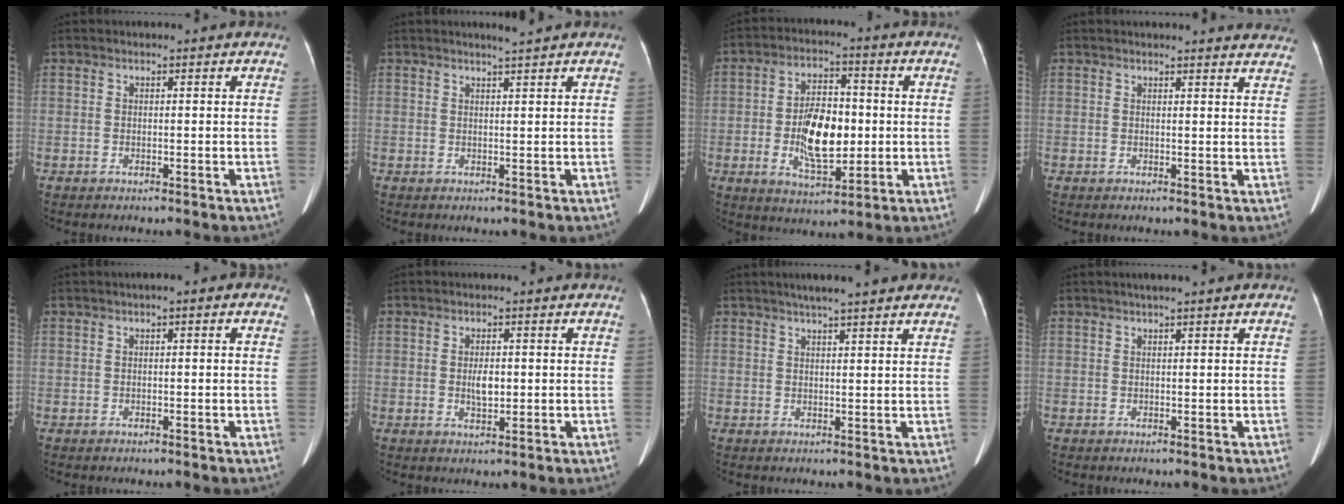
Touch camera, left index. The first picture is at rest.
{"total": 1.5, "force": [1.3, -0.4, 0.6], "torque": [-0.011, -0.002, 0.025]}
{"total": 10.5, "force": [-1.1, 4.8, 9.3], "torque": [-0.177, 0.004, -0.014]}
{"total": 9.6, "force": [9.4, 0.9, 1.9], "torque": [0.001, -0.027, 0.074]}
{"total": 1.1, "force": [0.2, 0.4, 1.0], "torque": [-0.009, 0.007, -0.005]}
{"total": 2.7, "force": [-0.1, 1.3, 2.4], "torque": [-0.045, 0.000, 0.002]}
{"total": 9.6, "force": [7.7, 0.9, 5.5], "torque": [-0.074, 0.027, 0.091]}
{"total": 2.0, "force": [1.3, -0.1, 1.6], "torque": [-0.028, 0.018, 0.020]}